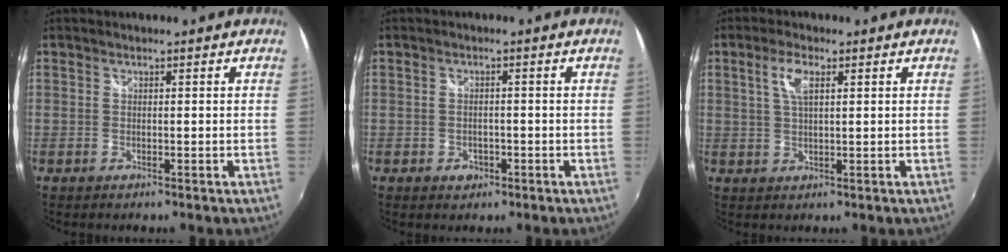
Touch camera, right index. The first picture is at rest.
{"total": 2.7, "force": [-1.2, 2.2, 1.0], "torque": [-0.020, -0.001, -0.016]}
{"total": 4.5, "force": [1.7, 1.6, 3.8], "torque": [-0.072, 0.005, 0.033]}